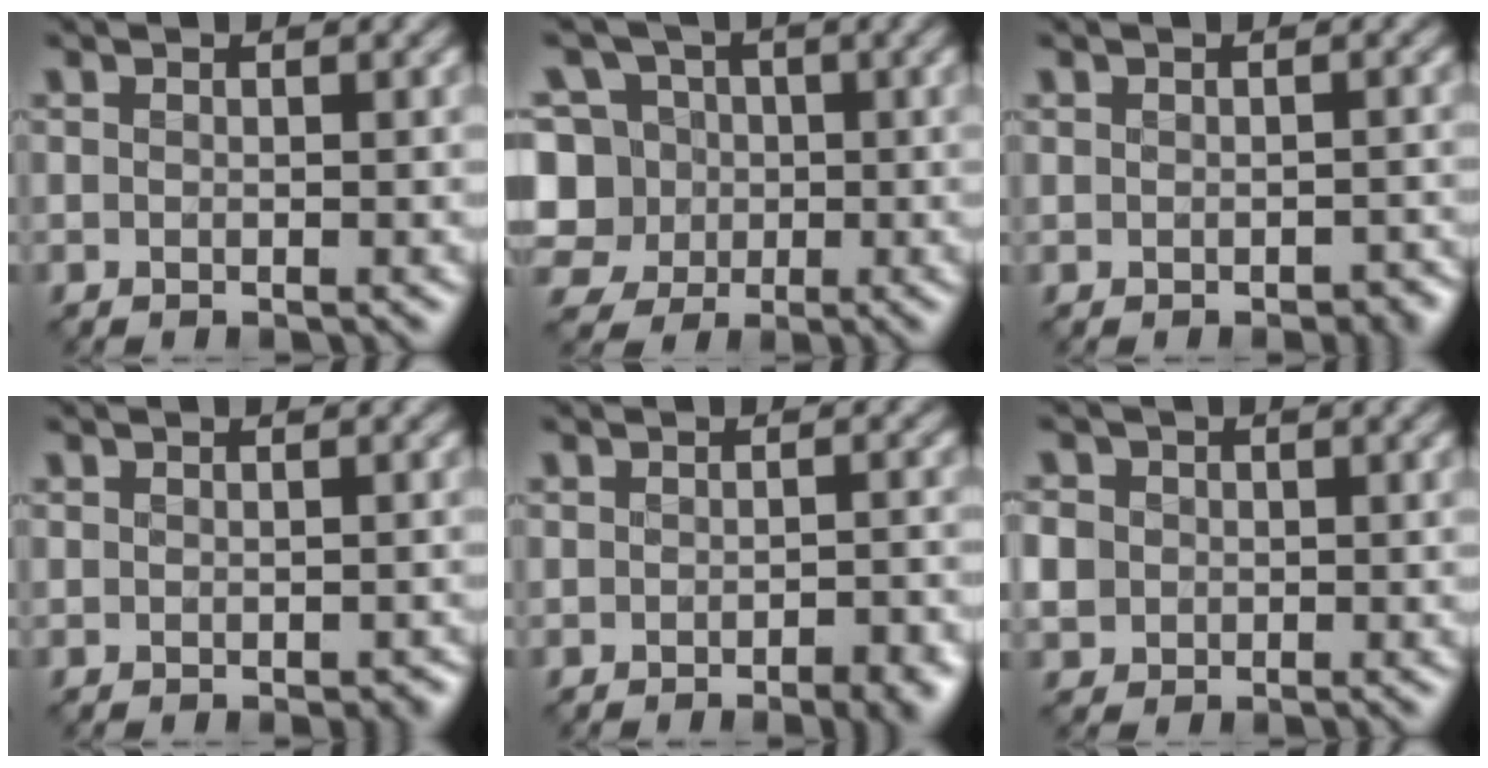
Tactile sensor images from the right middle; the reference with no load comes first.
{"total": 9.2, "force": [1.0, 8.5, 3.4], "torque": [-0.089, 0.039, -0.011]}
{"total": 1.2, "force": [-0.4, 0.9, 0.7], "torque": [-0.010, -0.008, -0.006]}
{"total": 0.9, "force": [-0.1, 0.7, 0.5], "torque": [-0.008, -0.007, -0.002]}
{"total": 3.8, "force": [-2.2, 1.6, 2.6], "torque": [-0.028, 0.007, -0.014]}
{"total": 4.1, "force": [0.2, 3.9, 1.4], "torque": [-0.037, 0.022, -0.013]}